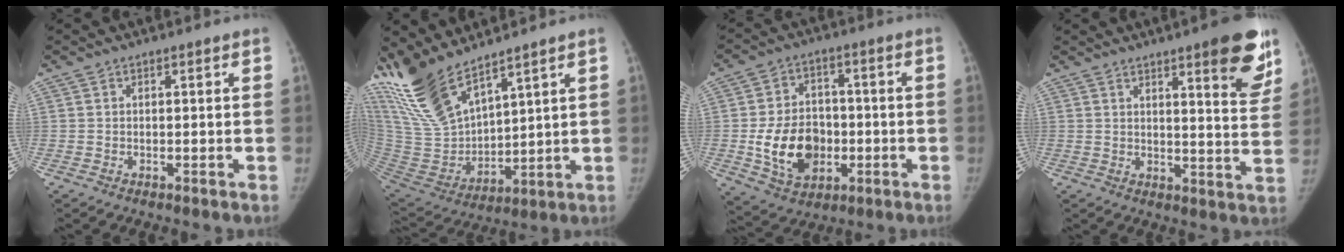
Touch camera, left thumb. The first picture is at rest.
{"total": 16.2, "force": [13.3, 4.2, 8.2], "torque": [-0.149, -0.067, 0.284]}
{"total": 13.3, "force": [-2.4, 10.0, 8.5], "torque": [-0.109, 0.010, -0.032]}
{"total": 12.3, "force": [7.4, 2.5, 9.5], "torque": [-0.088, -0.041, 0.093]}